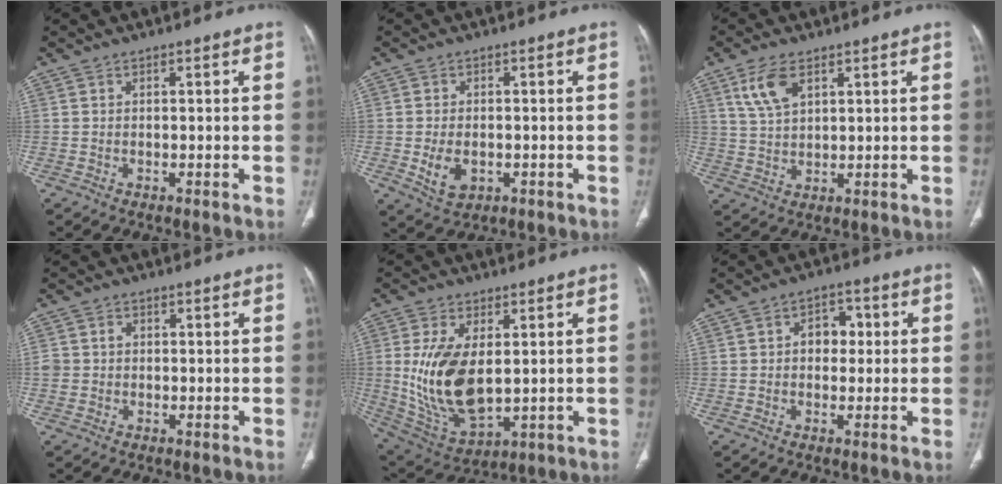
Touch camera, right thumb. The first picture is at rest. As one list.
[{"total": 5.4, "force": [-1.3, 3.6, 3.9], "torque": [-0.065, -0.002, -0.011]}, {"total": 6.6, "force": [3.5, 3.3, 4.6], "torque": [-0.090, -0.009, 0.075]}, {"total": 2.8, "force": [0.1, 2.6, 1.1], "torque": [-0.012, 0.010, 0.008]}, {"total": 16.0, "force": [1.2, 8.7, 13.4], "torque": [-0.255, -0.016, 0.045]}, {"total": 5.2, "force": [0.5, 3.9, 3.5], "torque": [-0.024, 0.013, 0.001]}]